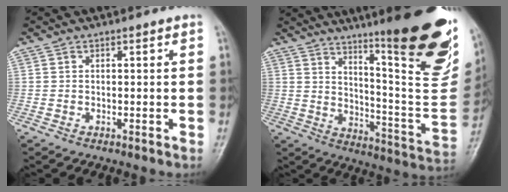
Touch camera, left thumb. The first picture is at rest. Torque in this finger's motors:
{"motor_torque": [2.79, 1.41, 1.36, -1.41, 0.46]}